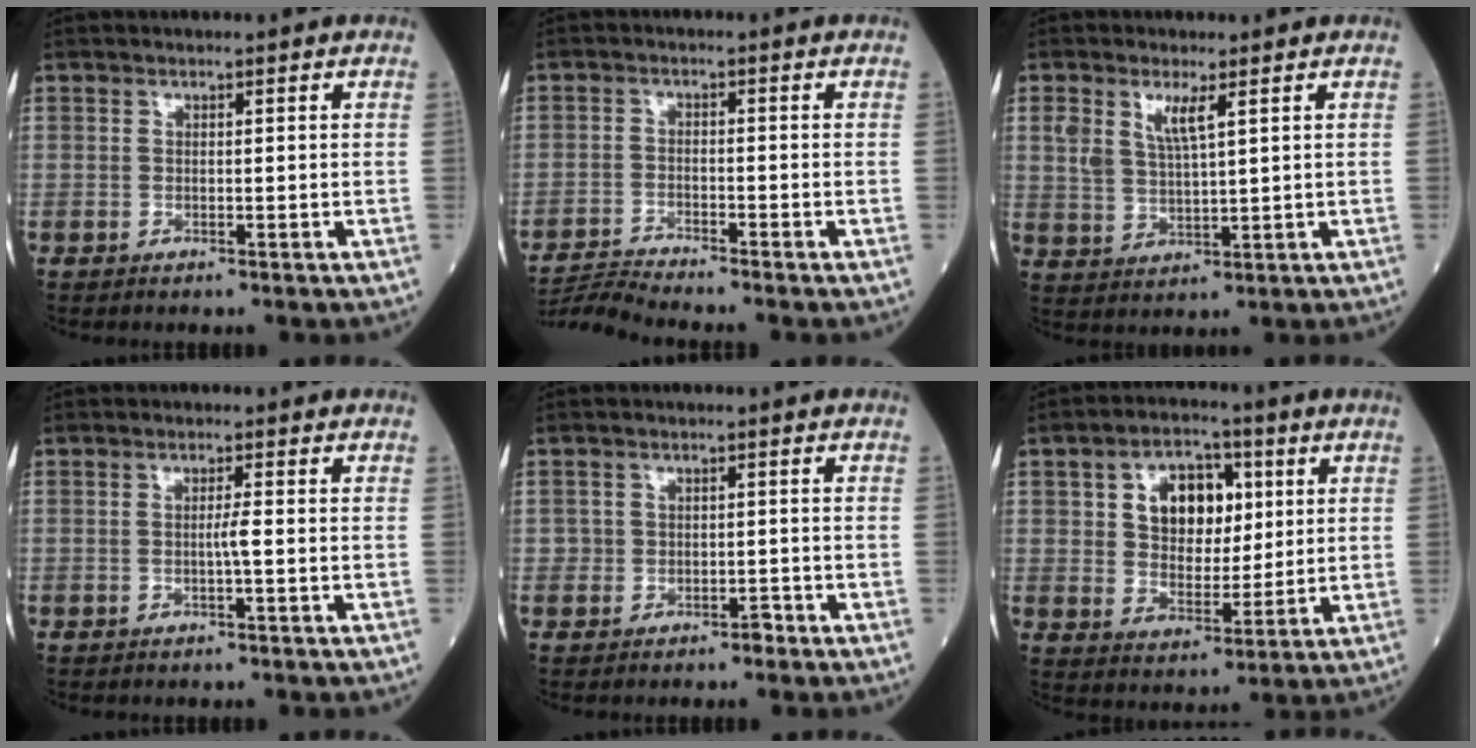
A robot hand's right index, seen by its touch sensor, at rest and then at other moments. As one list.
[{"total": 5.0, "force": [-4.6, -2.0, 0.0], "torque": [-0.012, -0.016, -0.087]}, {"total": 5.0, "force": [2.5, 1.3, 4.1], "torque": [-0.093, 0.005, 0.058]}, {"total": 1.6, "force": [-0.3, -0.3, 1.5], "torque": [-0.028, -0.001, -0.006]}, {"total": 1.4, "force": [-0.6, 1.3, 0.3], "torque": [0.003, 0.008, -0.009]}, {"total": 10.1, "force": [3.1, 6.5, 7.1], "torque": [-0.121, 0.020, 0.055]}]